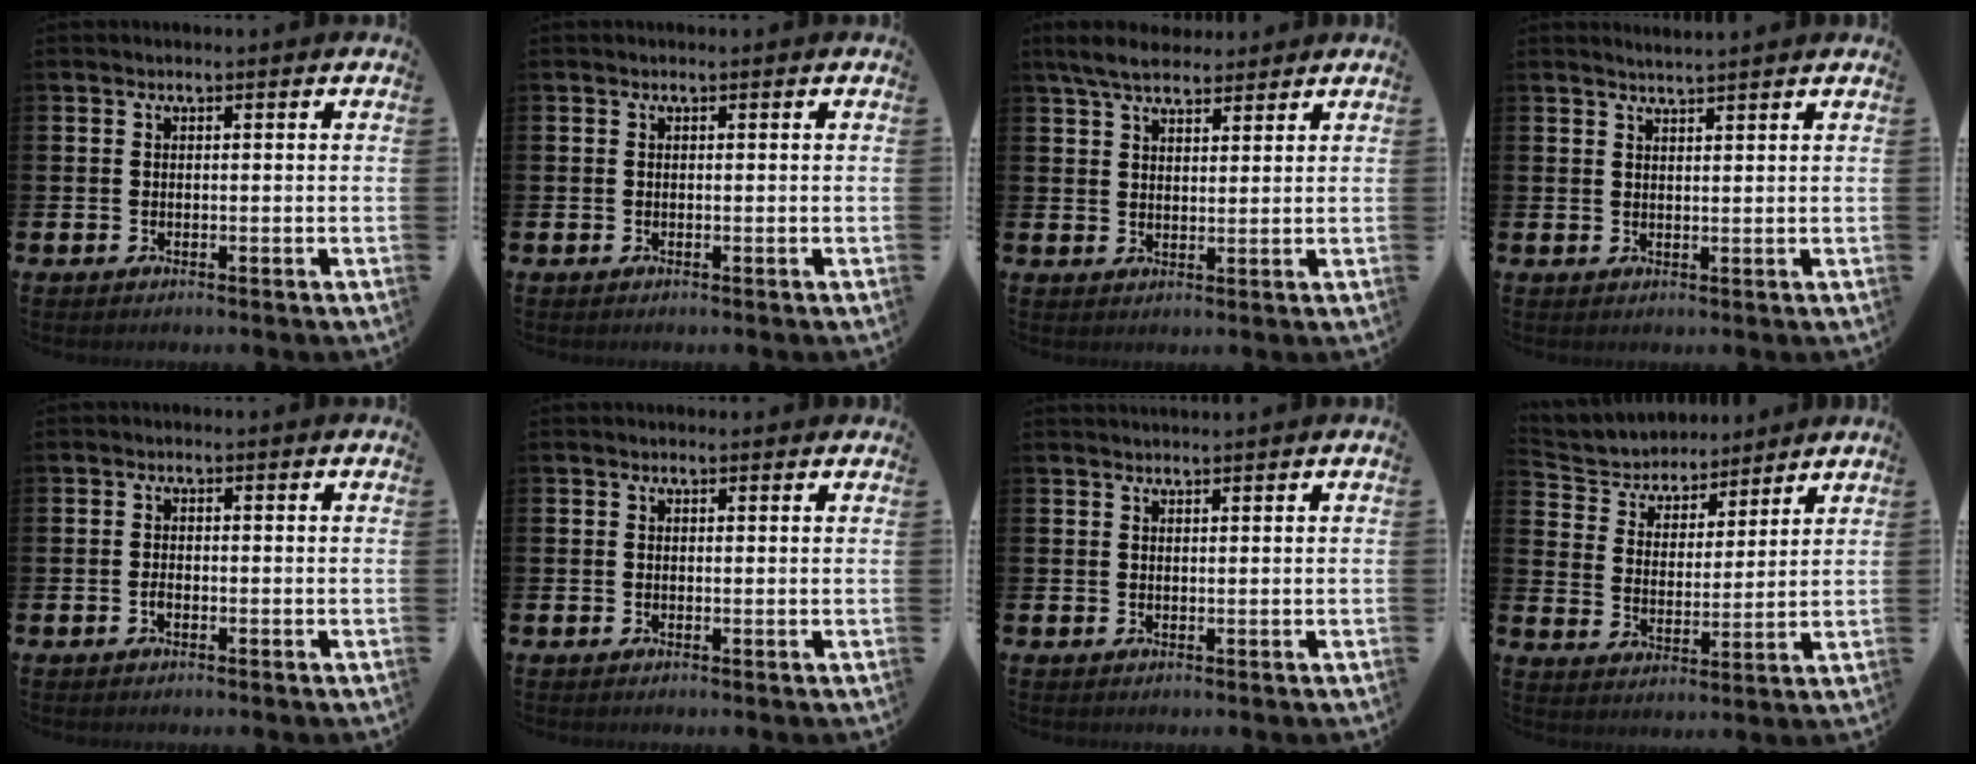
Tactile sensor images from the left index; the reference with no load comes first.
{"total": 0.0}
{"total": 5.9, "force": [5.3, 1.7, 2.0], "torque": [-0.051, -0.011, 0.099]}
{"total": 2.3, "force": [2.2, -0.3, 0.1], "torque": [-0.003, -0.009, 0.041]}
{"total": 1.0, "force": [-0.5, 0.4, 0.7], "torque": [-0.013, -0.002, -0.011]}
{"total": 0.6, "force": [0.6, 0.2, 0.1], "torque": [0.008, -0.002, 0.009]}
{"total": 1.0, "force": [1.0, -0.2, 0.0], "torque": [0.003, -0.003, 0.019]}
{"total": 5.0, "force": [4.6, 2.0, 0.0], "torque": [-0.034, -0.038, 0.077]}